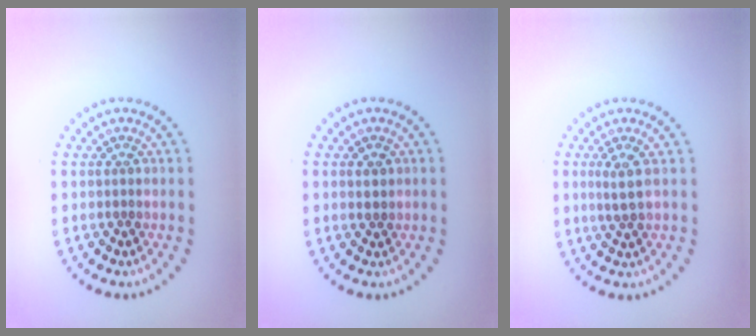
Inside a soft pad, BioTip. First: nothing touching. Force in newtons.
{"total": 1.2, "press": 1.1, "slide": 0.3}
{"total": 1.6, "press": 1.4, "slide": 0.9}